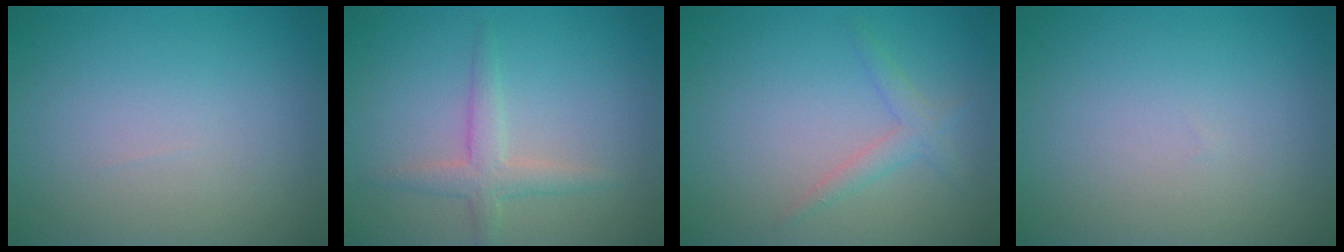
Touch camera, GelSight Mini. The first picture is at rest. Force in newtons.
{"total": 2.5, "press": 2.4, "slide": 0.3}
{"total": 1.7, "press": 1.7, "slide": 0.1}
{"total": 0.0}